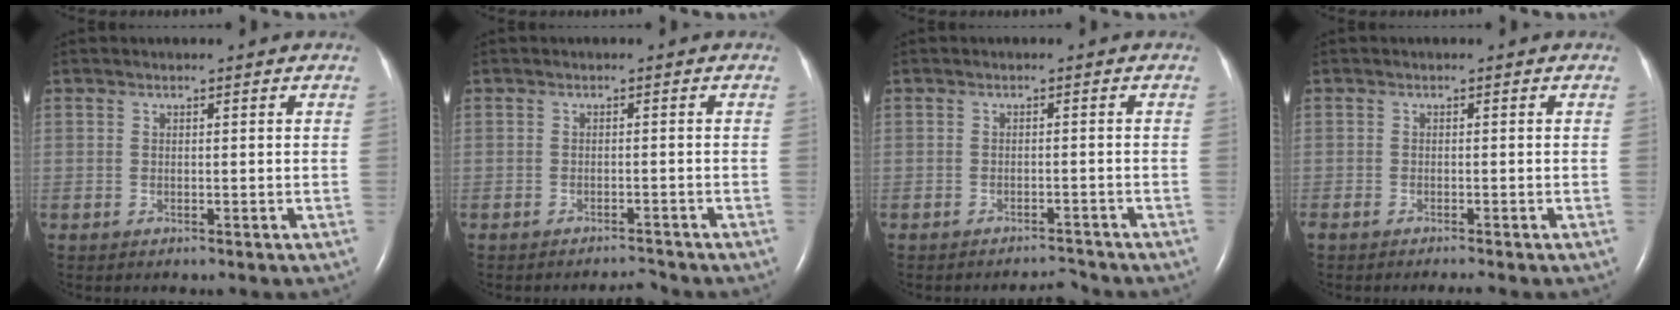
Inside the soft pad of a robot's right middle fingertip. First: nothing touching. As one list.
[{"total": 1.7, "force": [-1.7, -0.1, 0.1], "torque": [-0.002, -0.009, -0.024]}, {"total": 2.2, "force": [-2.2, 0.0, 0.0], "torque": [0.000, -0.008, -0.031]}, {"total": 1.8, "force": [-1.6, -0.1, 0.9], "torque": [-0.017, -0.005, -0.025]}]